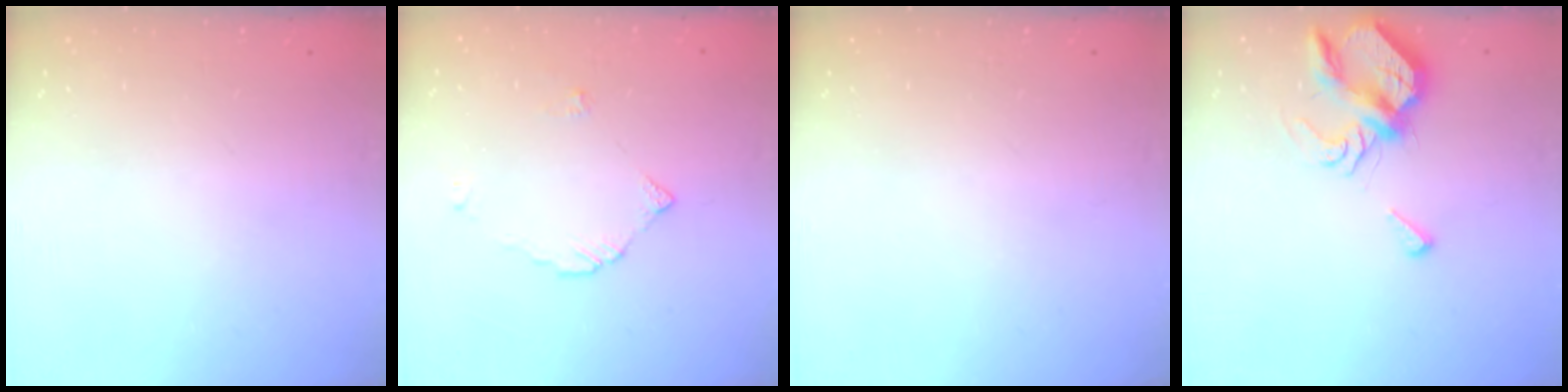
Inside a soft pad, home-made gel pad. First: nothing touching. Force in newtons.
{"total": 3.2, "press": 3.1, "slide": 0.4}
{"total": 0.0}
{"total": 7.2, "press": 7.1, "slide": 0.9}